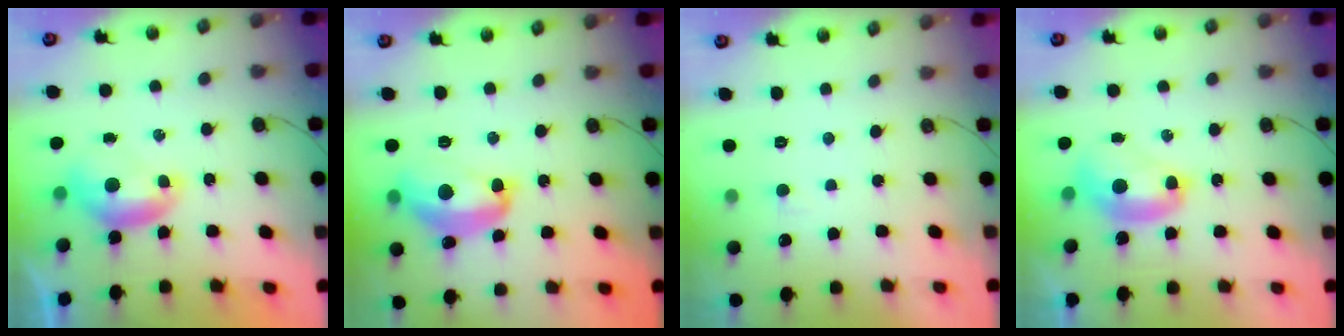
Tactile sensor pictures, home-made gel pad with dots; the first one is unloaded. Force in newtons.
{"total": 9.1, "press": 9.1, "slide": 1.0}
{"total": 3.3, "press": 3.3, "slide": 0.2}
{"total": 2.6, "press": 2.6, "slide": 0.2}